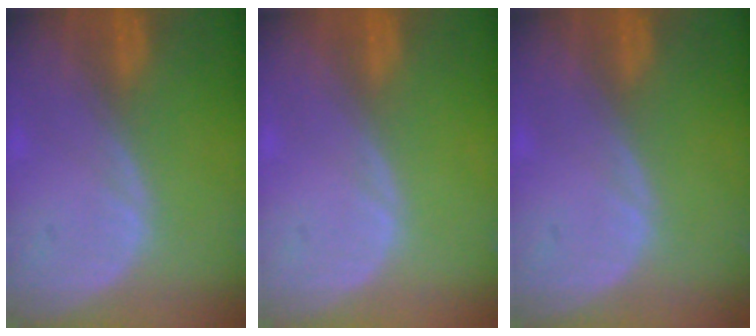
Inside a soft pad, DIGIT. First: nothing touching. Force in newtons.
{"total": 0.0}
{"total": 0.0}